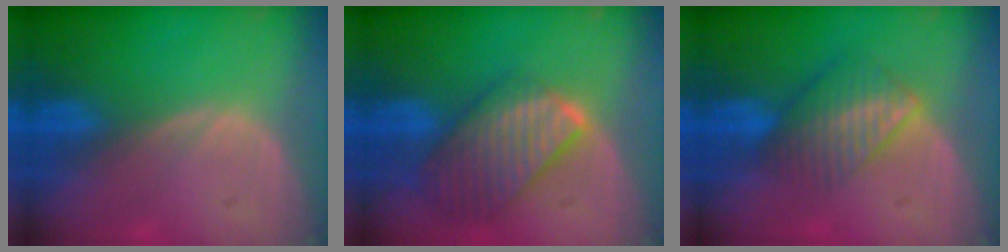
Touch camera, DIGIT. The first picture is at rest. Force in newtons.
{"total": 9.7, "press": 8.3, "slide": 5.0}
{"total": 6.7, "press": 5.8, "slide": 3.3}